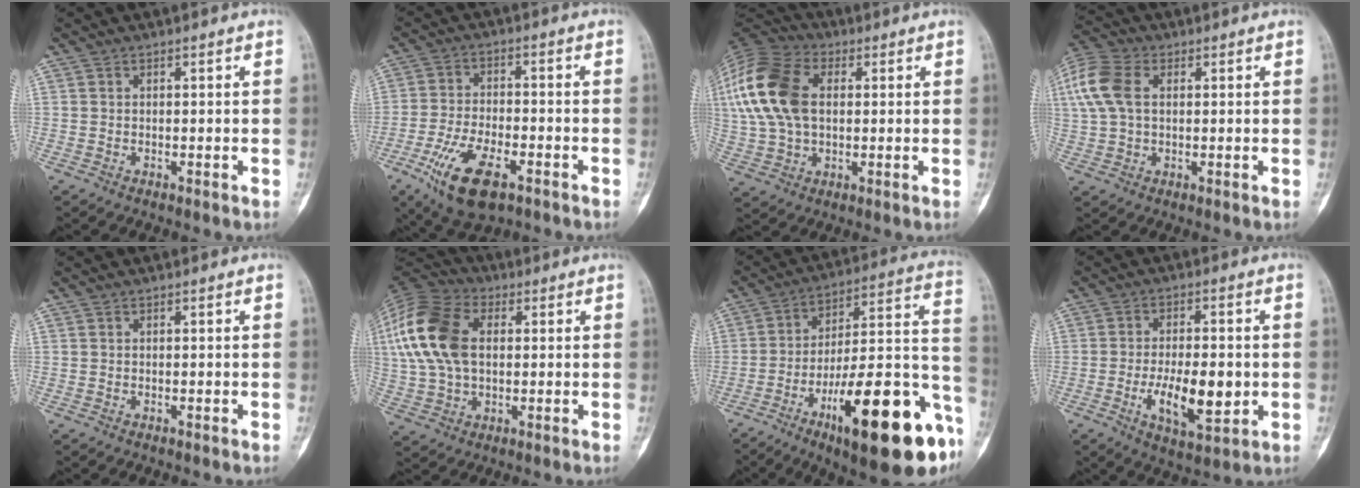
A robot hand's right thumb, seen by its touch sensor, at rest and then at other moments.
{"total": 12.7, "force": [-6.3, 5.6, 9.5], "torque": [-0.180, 0.011, -0.107]}
{"total": 19.9, "force": [3.4, 12.8, 14.9], "torque": [-0.328, 0.012, 0.059]}
{"total": 12.0, "force": [2.8, 7.8, 8.6], "torque": [-0.209, 0.018, 0.053]}
{"total": 0.0}
{"total": 18.3, "force": [3.2, 11.6, 13.8], "torque": [-0.293, 0.015, 0.054]}
{"total": 29.0, "force": [-12.1, 8.5, 24.9], "torque": [-0.302, 0.059, -0.174]}
{"total": 11.5, "force": [-2.1, 4.9, 10.2], "torque": [-0.157, -0.005, -0.031]}